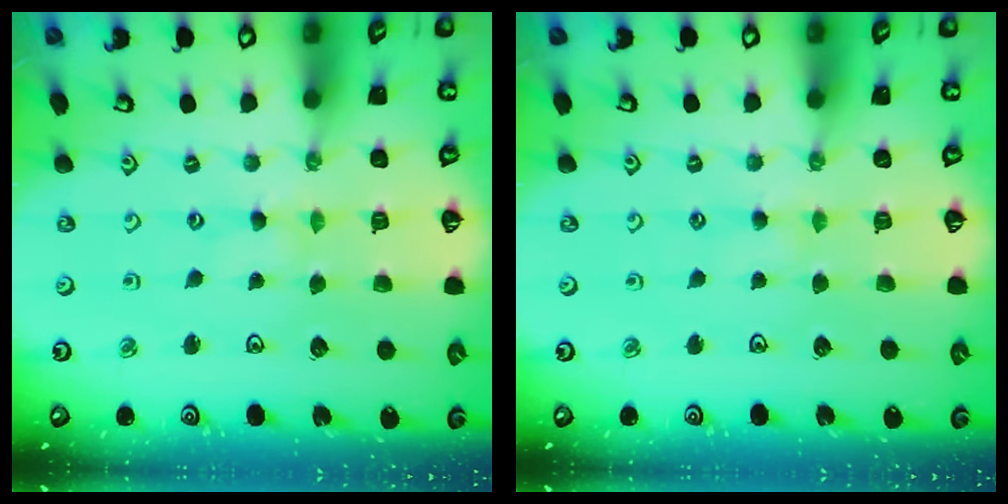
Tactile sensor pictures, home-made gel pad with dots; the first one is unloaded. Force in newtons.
{"total": 2.1, "press": 2.1, "slide": 0.3}